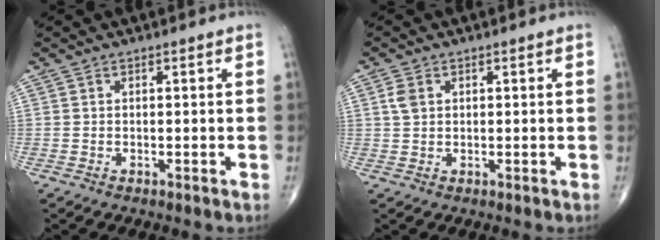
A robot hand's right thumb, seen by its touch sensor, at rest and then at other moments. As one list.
[{"total": 2.5, "force": [0.8, 1.8, 1.5], "torque": [-0.029, 0.004, 0.017]}]